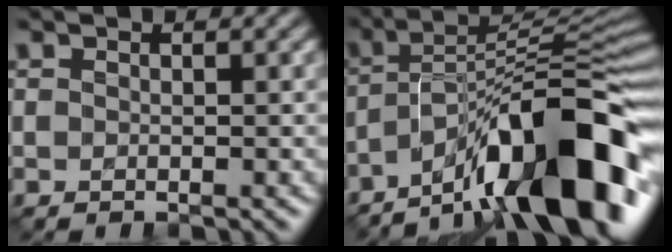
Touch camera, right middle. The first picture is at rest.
{"total": 14.3, "force": [-8.2, 3.7, 11.0], "torque": [-0.157, 0.022, -0.147]}